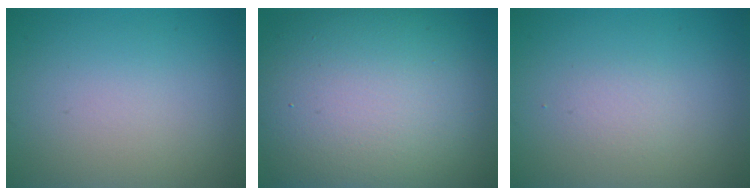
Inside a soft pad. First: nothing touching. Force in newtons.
{"total": 15.5, "press": 15.5, "slide": 1.0}
{"total": 1.1, "press": 1.1, "slide": 0.1}